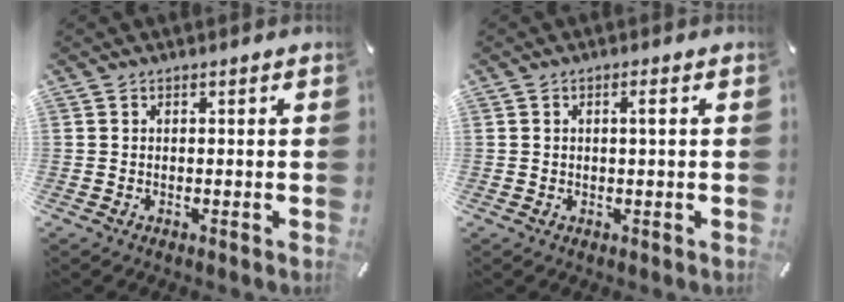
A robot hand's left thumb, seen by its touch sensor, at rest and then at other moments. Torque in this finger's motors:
{"motor_torque": [-0.05, -0.39, 0.13, 0.11, 0.01]}